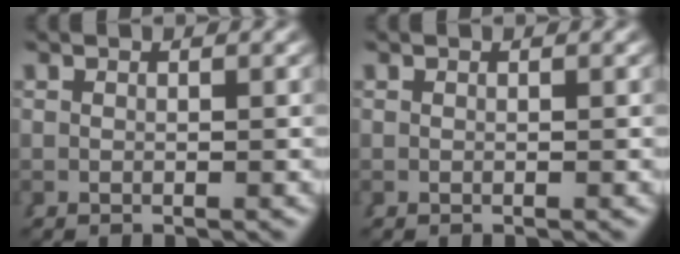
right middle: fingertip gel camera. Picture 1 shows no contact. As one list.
[{"total": 0.0}]